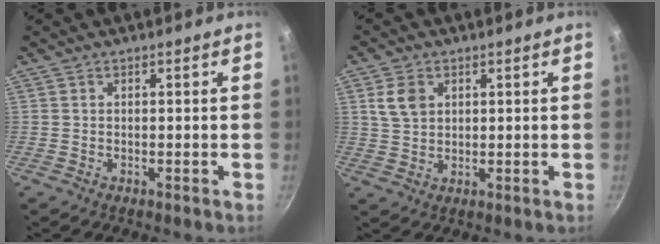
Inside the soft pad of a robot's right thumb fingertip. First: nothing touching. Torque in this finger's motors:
{"motor_torque": [0.25, 1.79, 0.66, 0.21, 0.02]}